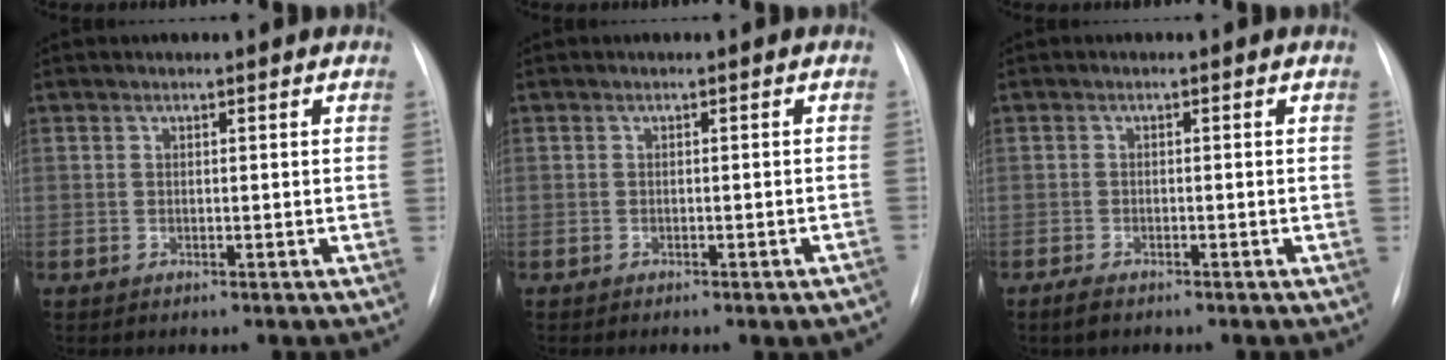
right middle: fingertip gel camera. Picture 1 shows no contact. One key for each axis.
{"total": 3.9, "fx": -3.1, "fy": 0.6, "fz": 2.3, "tx": -0.019, "ty": 0.002, "tz": -0.034}
{"total": 1.9, "fx": -1.5, "fy": 0.7, "fz": 1.0, "tx": -0.030, "ty": -0.004, "tz": -0.025}